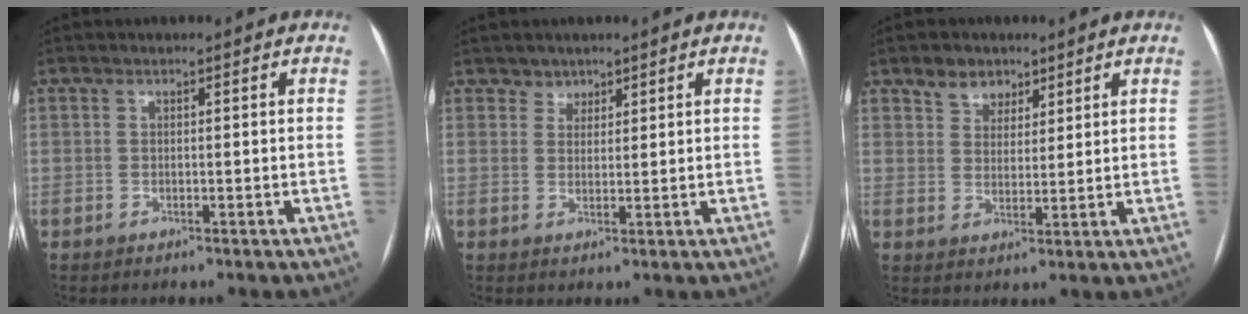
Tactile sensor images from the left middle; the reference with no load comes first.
{"total": 2.0, "force": [1.5, 1.3, -0.2], "torque": [0.010, 0.001, 0.021]}
{"total": 4.6, "force": [3.2, 3.2, 1.0], "torque": [-0.020, 0.007, 0.058]}